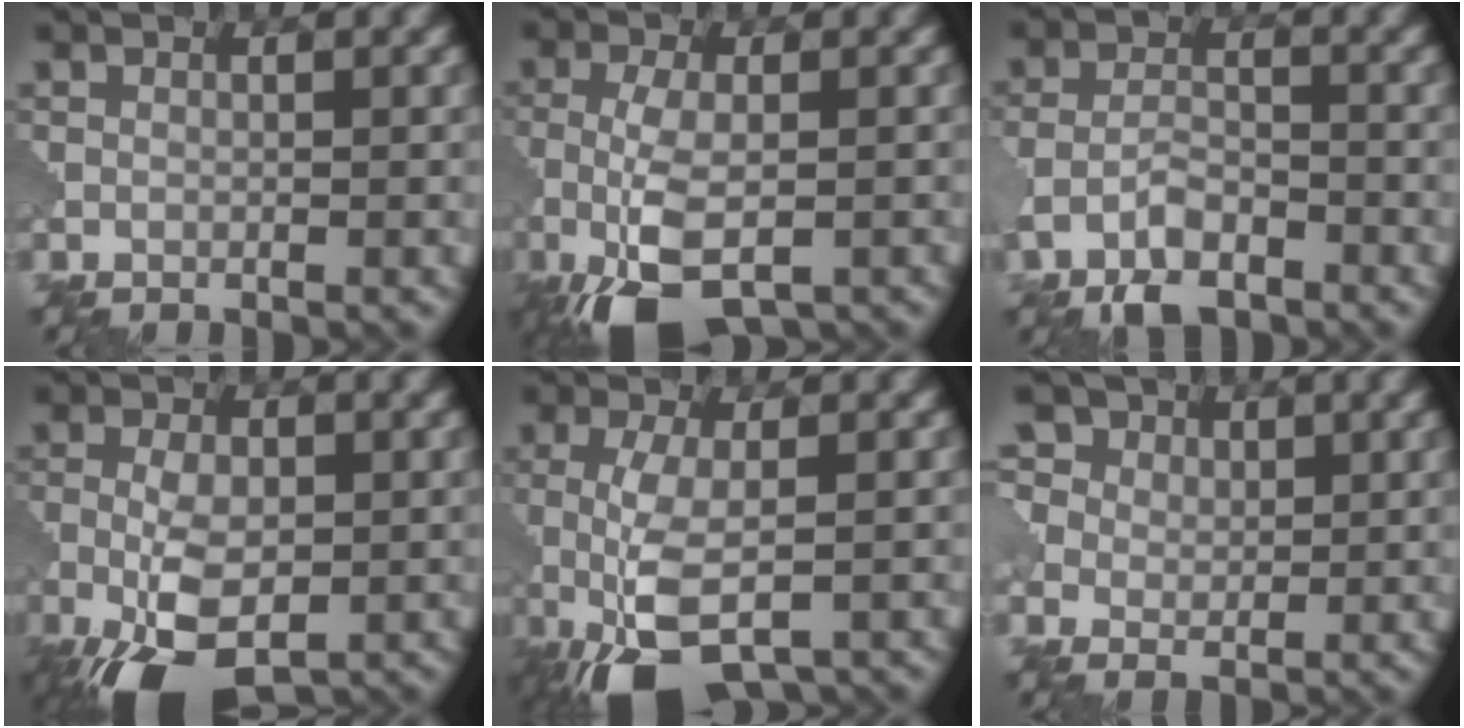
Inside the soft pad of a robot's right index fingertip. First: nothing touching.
{"total": 7.7, "force": [-3.9, 2.8, 5.9], "torque": [-0.132, -0.012, -0.074]}
{"total": 4.4, "force": [-2.7, 2.0, 2.8], "torque": [-0.056, -0.006, -0.057]}
{"total": 8.3, "force": [-3.4, 4.0, 6.4], "torque": [-0.133, -0.013, -0.061]}
{"total": 7.4, "force": [-3.2, 2.7, 6.1], "torque": [-0.137, -0.015, -0.058]}
{"total": 10.1, "force": [5.0, 7.2, 5.0], "torque": [-0.108, 0.028, 0.059]}